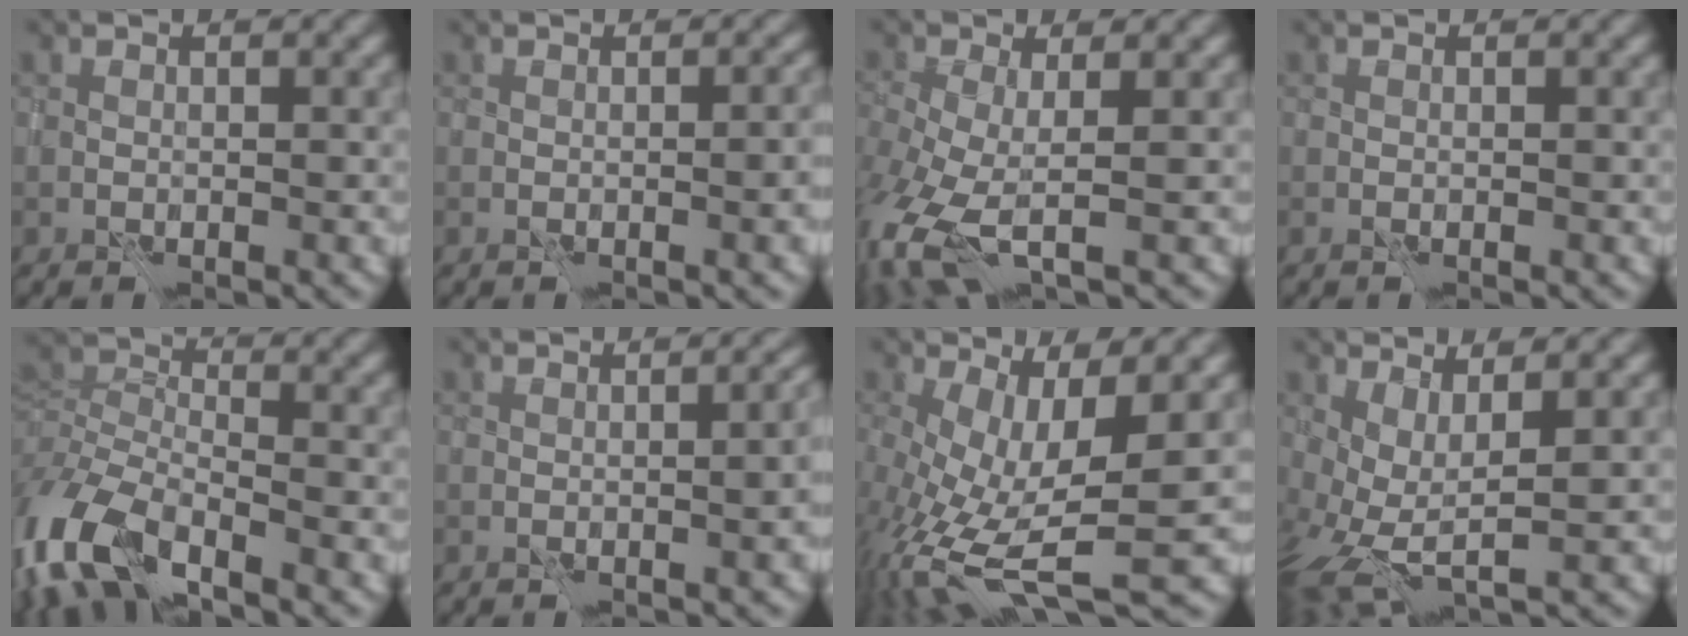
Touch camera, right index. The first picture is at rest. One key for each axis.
{"total": 3.7, "fx": -0.6, "fy": 1.5, "fz": 3.4, "tx": -0.014, "ty": 0.006, "tz": -0.002}
{"total": 6.1, "fx": -2.5, "fy": 2.6, "fz": 4.9, "tx": -0.136, "ty": -0.027, "tz": -0.055}
{"total": 0.0}
{"total": 9.6, "fx": -4.5, "fy": 4.7, "fz": 7.0, "tx": -0.158, "ty": -0.008, "tz": -0.099}
{"total": 5.8, "fx": -0.6, "fy": 2.8, "fz": 5.1, "tx": -0.013, "ty": 0.007, "tz": -0.004}
{"total": 9.7, "fx": -1.9, "fy": 3.2, "fz": 9.0, "tx": -0.190, "ty": -0.022, "tz": -0.026}
{"total": 4.1, "fx": 0.2, "fy": 1.4, "fz": 3.8, "tx": -0.093, "ty": -0.009, "tz": 0.000}